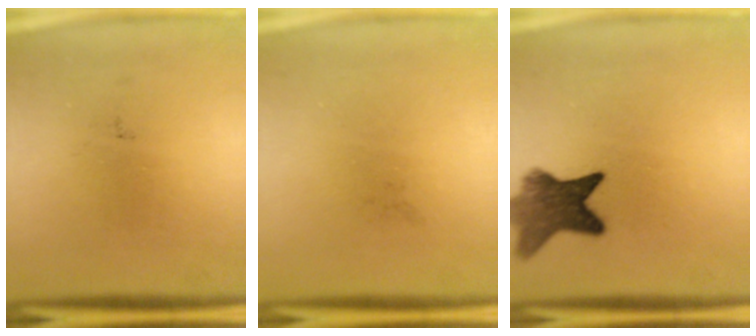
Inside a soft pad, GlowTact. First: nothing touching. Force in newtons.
{"total": 0.0}
{"total": 8.4}